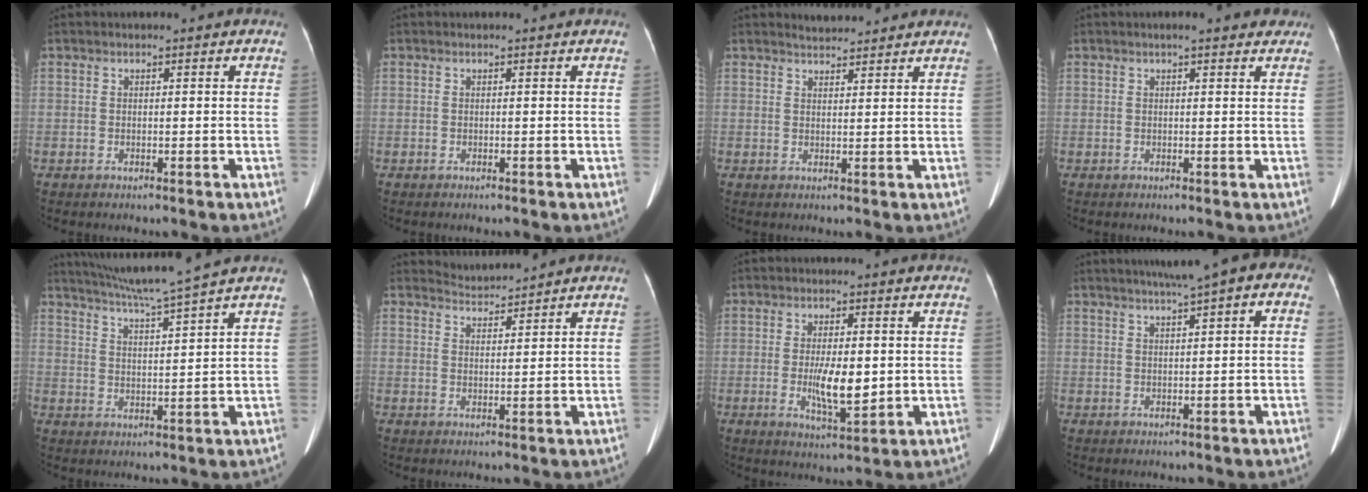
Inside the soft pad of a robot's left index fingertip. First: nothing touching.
{"total": 0.6, "force": [0.6, 0.1, 0.1], "torque": [-0.008, 0.010, 0.006]}
{"total": 3.9, "force": [3.8, 0.7, 0.6], "torque": [-0.014, 0.020, 0.055]}
{"total": 4.9, "force": [3.9, 1.2, 2.7], "torque": [-0.029, 0.016, 0.040]}
{"total": 10.2, "force": [8.9, -2.2, 4.6], "torque": [-0.082, -0.002, 0.146]}
{"total": 3.1, "force": [2.9, -0.6, -0.9], "torque": [0.007, 0.002, 0.061]}
{"total": 6.7, "force": [-0.5, 2.0, 6.4], "torque": [-0.120, -0.014, -0.006]}
{"total": 9.0, "force": [4.7, 1.8, 7.4], "torque": [-0.106, 0.036, 0.052]}